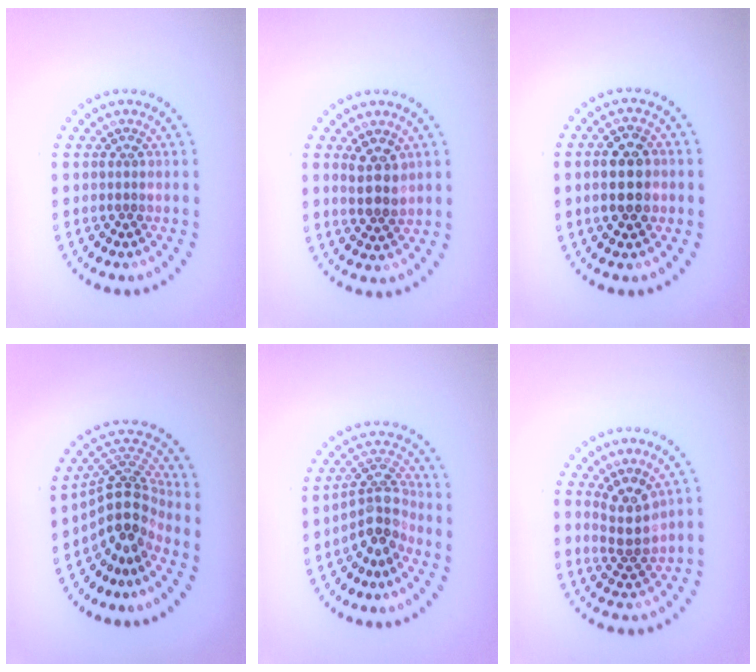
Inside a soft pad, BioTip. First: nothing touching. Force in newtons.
{"total": 2.8, "press": 2.7, "slide": 0.8}
{"total": 3.8, "press": 3.8, "slide": 0.4}
{"total": 4.9, "press": 3.5, "slide": 3.4}
{"total": 3.8, "press": 2.8, "slide": 2.6}
{"total": 3.0, "press": 2.3, "slide": 1.9}